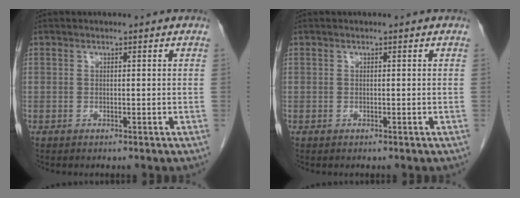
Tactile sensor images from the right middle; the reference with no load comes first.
{"total": 0.0}